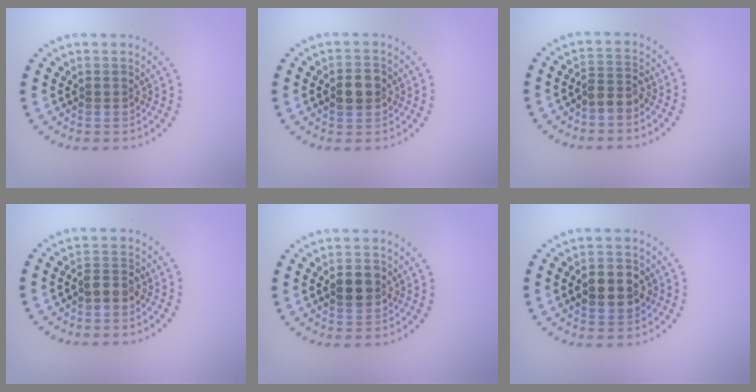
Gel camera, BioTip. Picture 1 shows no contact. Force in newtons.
{"total": 2.8, "press": 2.8, "slide": 0.2}
{"total": 2.1, "press": 1.7, "slide": 1.2}
{"total": 1.7, "press": 1.5, "slide": 0.8}
{"total": 2.8, "press": 2.8, "slide": 0.0}
{"total": 3.9, "press": 3.9, "slide": 0.0}